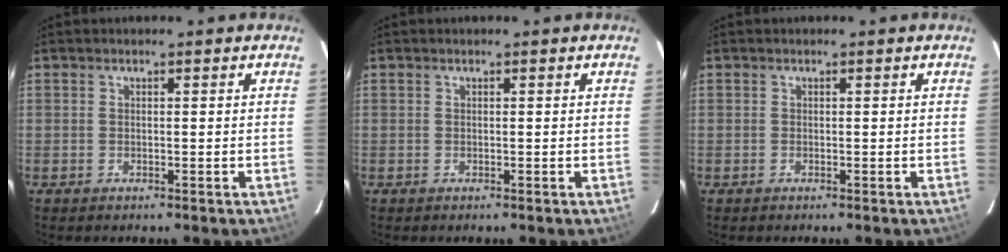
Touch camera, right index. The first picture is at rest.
{"total": 0.0}
{"total": 0.0}